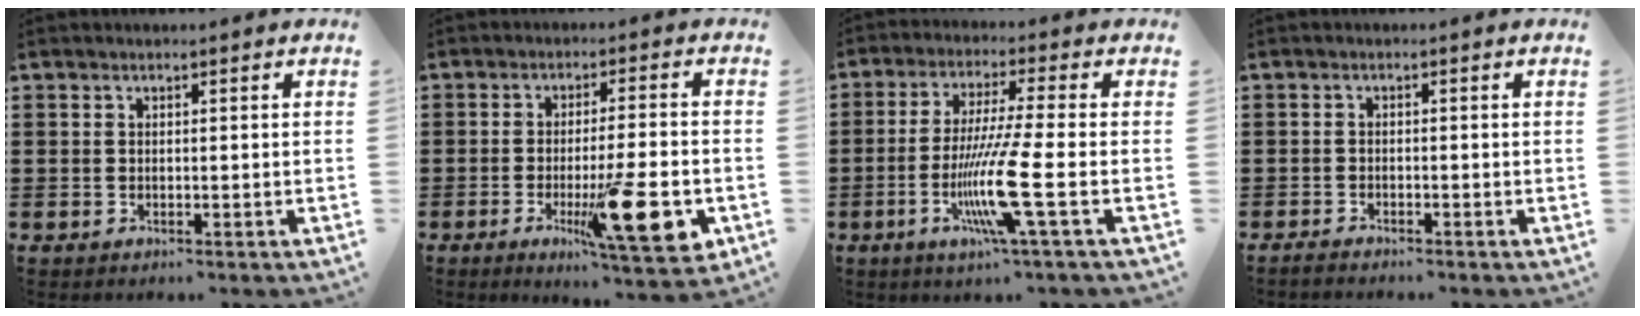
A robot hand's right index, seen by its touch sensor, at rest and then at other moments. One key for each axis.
{"total": 12.9, "fx": -4.1, "fy": 2.3, "fz": 12.0, "tx": -0.186, "ty": -0.010, "tz": -0.061}
{"total": 11.5, "fx": -3.4, "fy": 0.0, "fz": 10.9, "tx": -0.225, "ty": -0.024, "tz": -0.071}
{"total": 1.1, "fx": -1.1, "fy": 0.0, "fz": 0.0, "tx": -0.003, "ty": 0.000, "tz": -0.022}